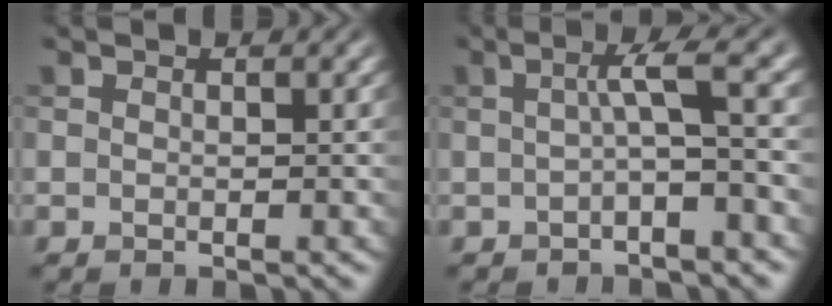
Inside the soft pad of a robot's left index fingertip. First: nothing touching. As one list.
[{"total": 3.5, "force": [-0.3, 0.5, 3.4], "torque": [-0.056, 0.012, -0.011]}]